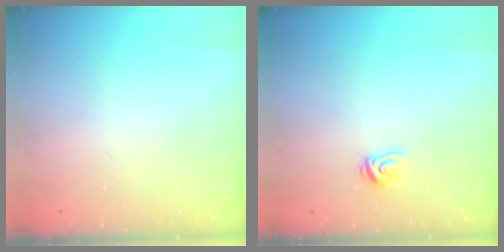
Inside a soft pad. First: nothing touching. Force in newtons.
{"total": 4.6, "press": 4.6, "slide": 0.5}